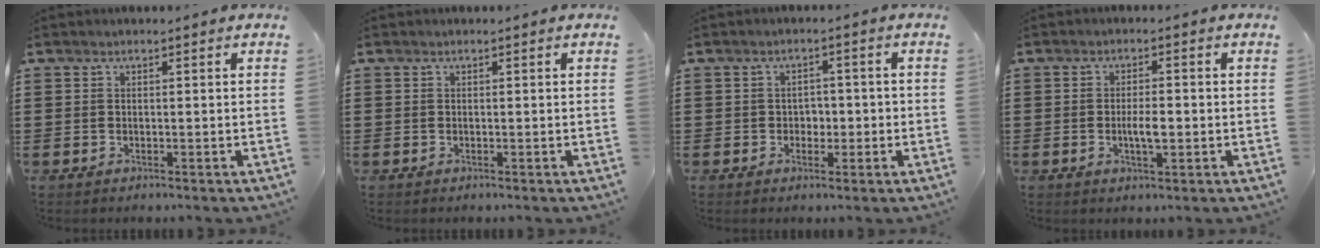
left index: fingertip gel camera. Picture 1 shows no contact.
{"total": 0.0}
{"total": 2.3, "force": [-0.5, 2.0, 1.1], "torque": [-0.020, 0.002, -0.016]}
{"total": 3.6, "force": [-0.5, 1.2, 3.4], "torque": [-0.061, 0.002, -0.010]}